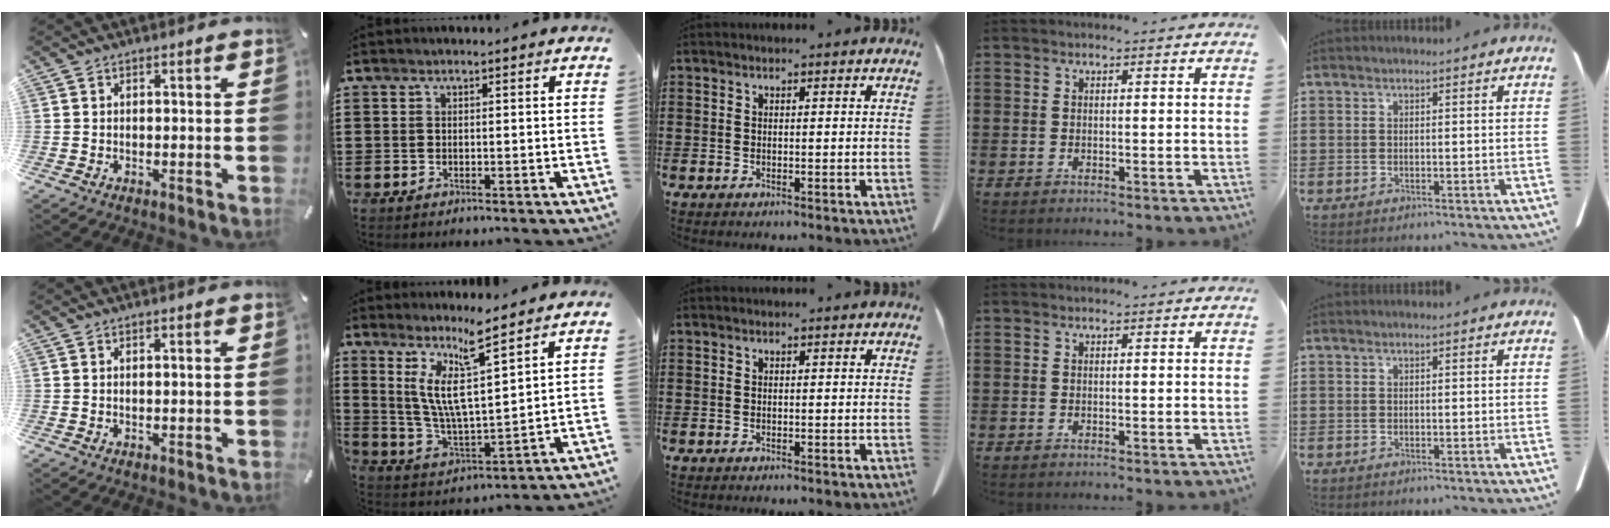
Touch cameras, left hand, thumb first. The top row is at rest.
{"thumb": {"total": 0.5, "force": [0.2, 0.0, 0.5], "torque": [-0.007, -0.001, 0.003]}, "index": {"total": 10.1, "force": [6.4, 1.2, 7.8], "torque": [-0.174, -0.032, 0.108]}}